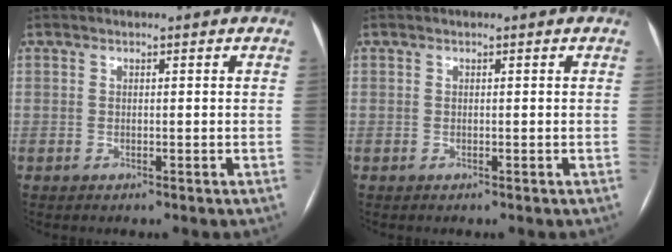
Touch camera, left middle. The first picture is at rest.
{"total": 0.0}